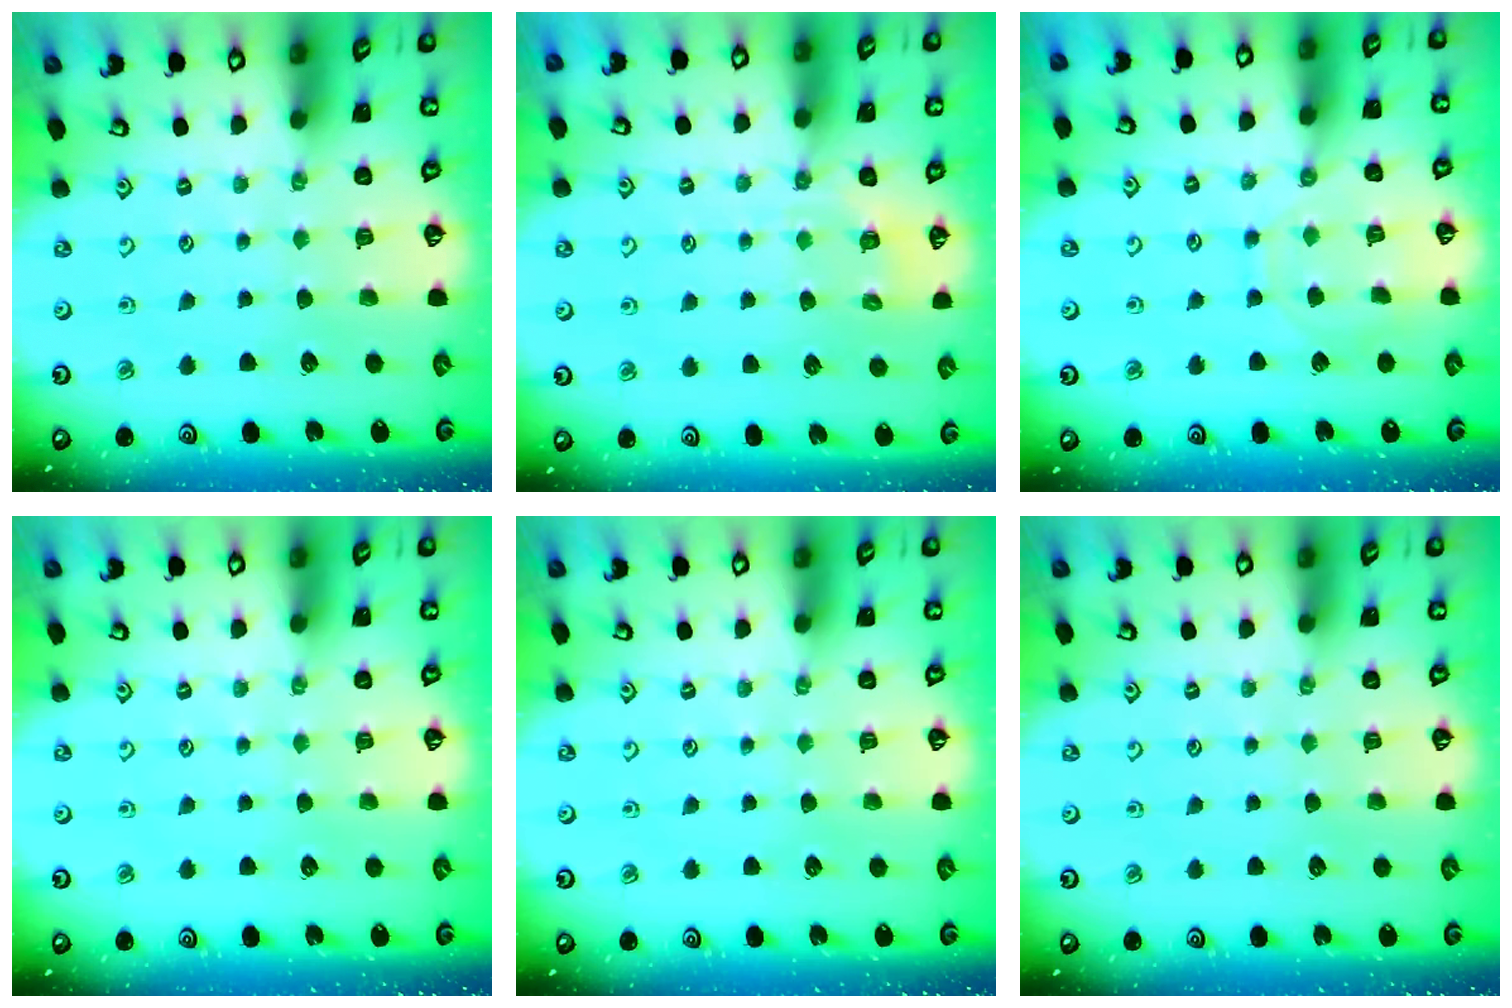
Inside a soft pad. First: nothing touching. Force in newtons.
{"total": 4.4, "press": 4.1, "slide": 1.5}
{"total": 8.4, "press": 8.4, "slide": 0.6}
{"total": 0.0}
{"total": 0.0}
{"total": 0.0}